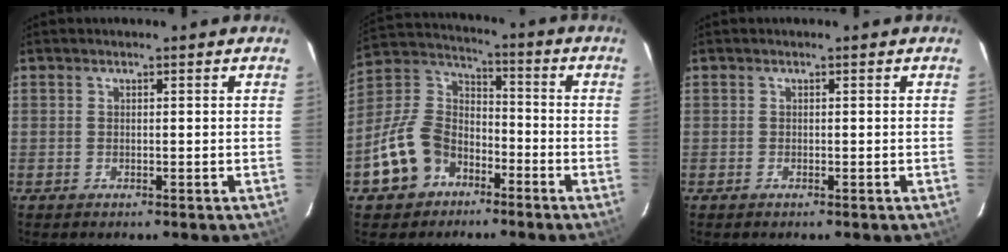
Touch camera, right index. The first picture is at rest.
{"total": 13.8, "force": [-7.4, 10.2, 5.8], "torque": [-0.146, 0.037, -0.116]}
{"total": 0.0}